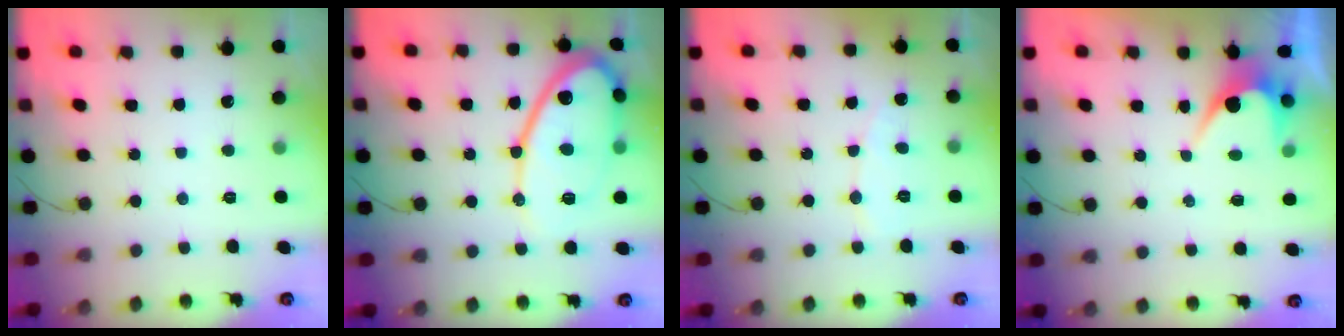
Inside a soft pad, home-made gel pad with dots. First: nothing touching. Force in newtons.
{"total": 15.9, "press": 15.9, "slide": 1.3}
{"total": 4.8, "press": 4.7, "slide": 0.4}
{"total": 5.6, "press": 5.6, "slide": 0.4}